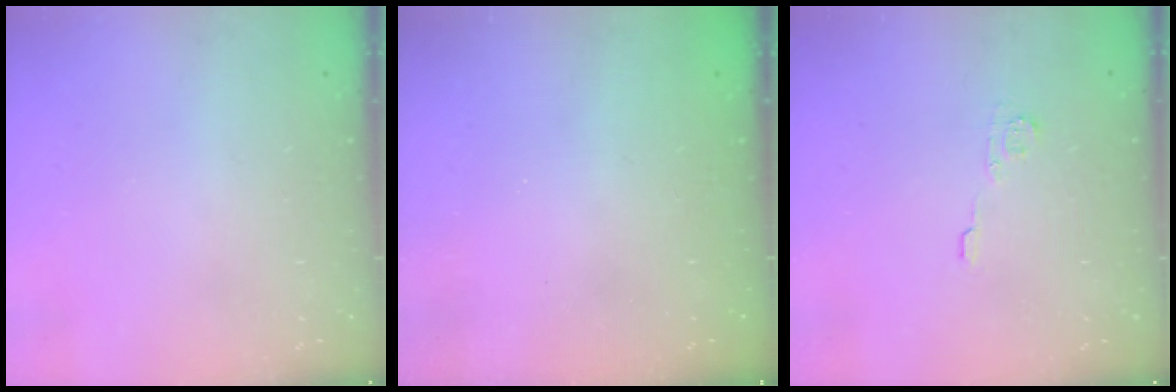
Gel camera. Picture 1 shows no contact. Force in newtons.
{"total": 2.5, "press": 2.4, "slide": 0.8}
{"total": 4.9, "press": 4.9, "slide": 0.2}